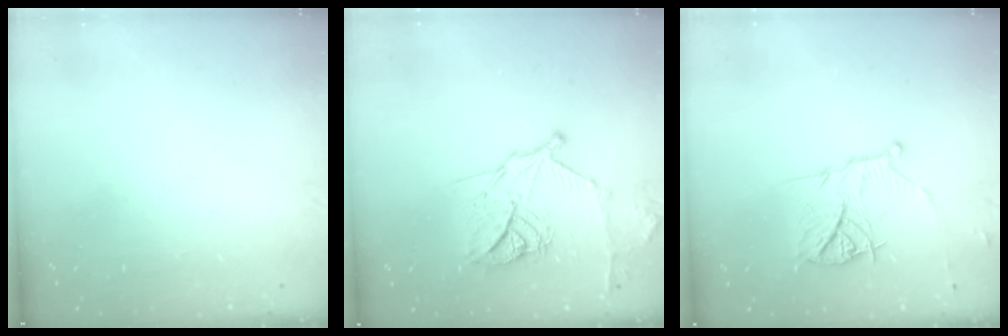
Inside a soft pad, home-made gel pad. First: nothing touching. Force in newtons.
{"total": 16.4, "press": 16.3, "slide": 1.0}
{"total": 11.2, "press": 11.2, "slide": 0.8}